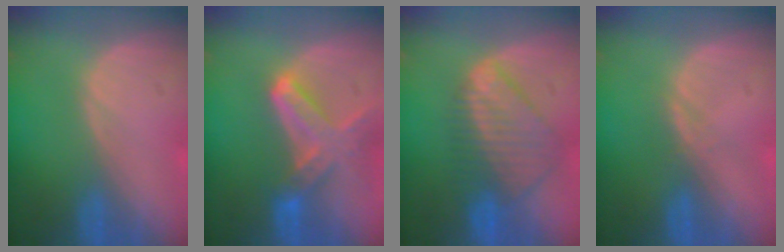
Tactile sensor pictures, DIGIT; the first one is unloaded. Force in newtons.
{"total": 7.7, "press": 6.8, "slide": 3.5}
{"total": 9.0, "press": 7.8, "slide": 4.5}
{"total": 0.6, "press": 0.6, "slide": 0.1}